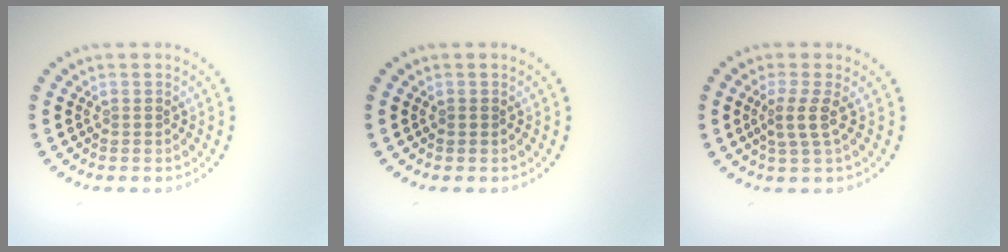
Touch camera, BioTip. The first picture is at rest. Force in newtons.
{"total": 0.5, "press": 0.5, "slide": 0.1}
{"total": 2.2, "press": 1.7, "slide": 1.4}